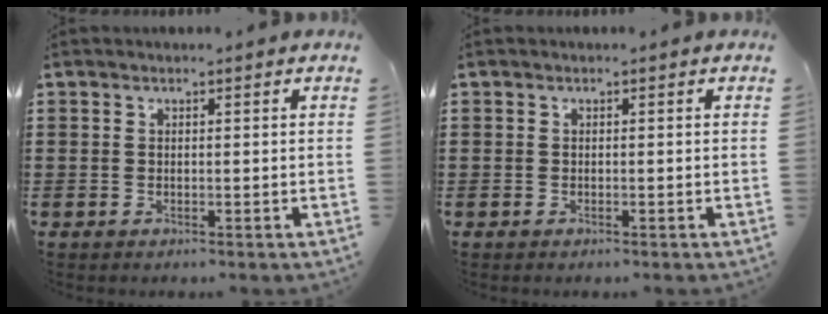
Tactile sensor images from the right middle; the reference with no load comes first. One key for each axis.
{"total": 0.0}